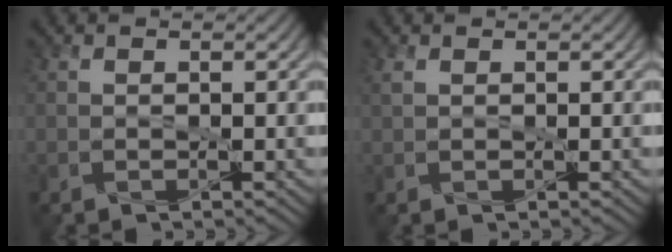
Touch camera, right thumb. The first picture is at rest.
{"total": 1.0, "force": [0.5, 0.5, 0.6], "torque": [-0.019, 0.003, 0.011]}